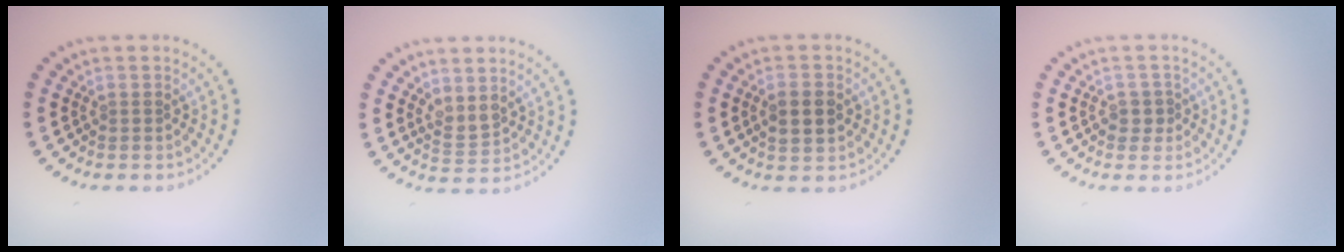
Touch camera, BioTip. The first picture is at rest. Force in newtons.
{"total": 1.6, "press": 1.4, "slide": 0.9}
{"total": 2.7, "press": 2.7, "slide": 0.2}
{"total": 1.1, "press": 0.9, "slide": 0.6}